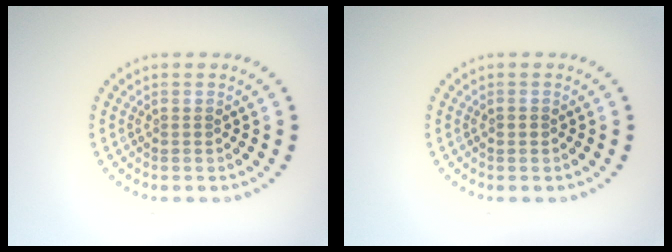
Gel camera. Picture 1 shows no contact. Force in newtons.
{"total": 0.8, "press": 0.8, "slide": 0.1}